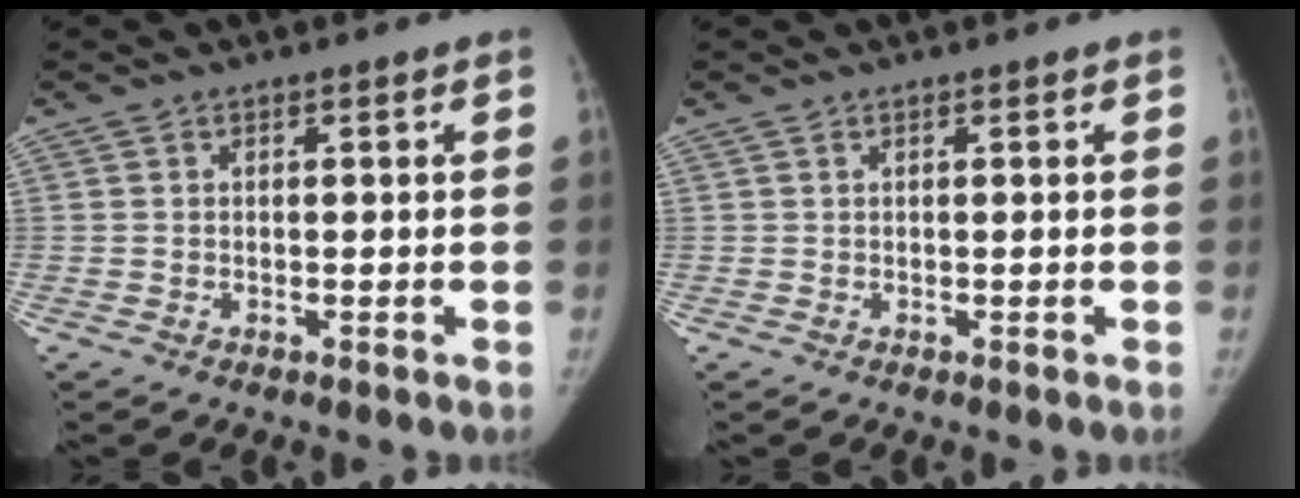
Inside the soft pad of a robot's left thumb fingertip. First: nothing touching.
{"total": 0.0}